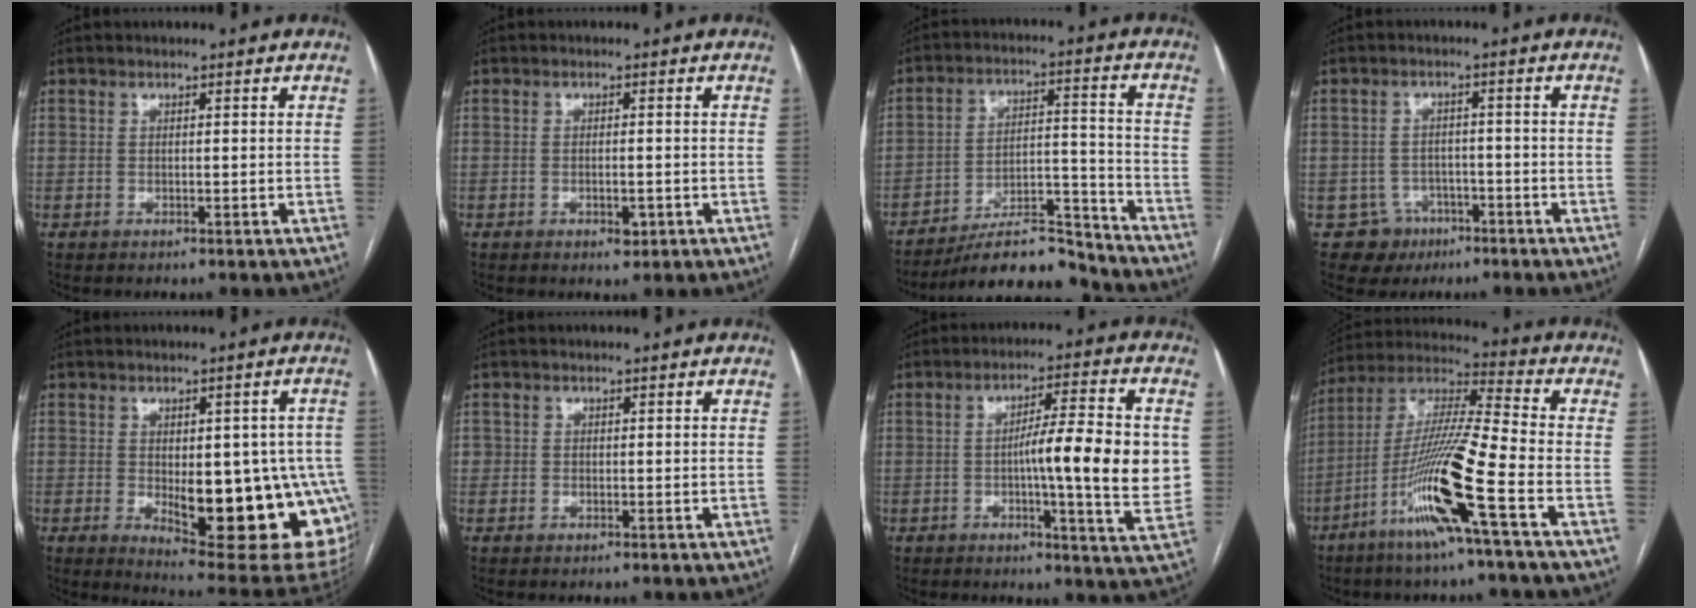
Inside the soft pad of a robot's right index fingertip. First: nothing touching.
{"total": 2.1, "force": [-1.0, 0.9, 1.7], "torque": [-0.025, -0.003, -0.011]}
{"total": 12.7, "force": [-11.7, 2.5, 4.1], "torque": [-0.054, 0.038, -0.195]}
{"total": 5.0, "force": [-2.5, 4.3, -0.2], "torque": [0.010, 0.013, -0.033]}
{"total": 19.2, "force": [-4.2, 6.6, 17.6], "torque": [-0.149, 0.008, -0.029]}
{"total": 0.9, "force": [-0.1, 0.9, 0.1], "torque": [0.010, 0.001, -0.004]}
{"total": 13.9, "force": [-0.3, 1.3, 13.8], "torque": [-0.197, 0.004, -0.008]}
{"total": 15.8, "force": [-7.2, -1.1, 14.0], "torque": [-0.279, -0.018, -0.144]}